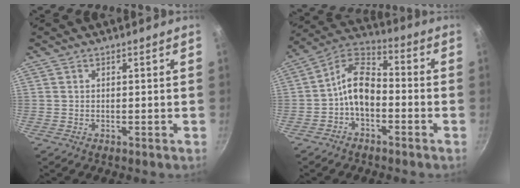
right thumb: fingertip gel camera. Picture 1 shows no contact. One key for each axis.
{"total": 9.5, "fx": -2.5, "fy": 5.7, "fz": 7.1, "tx": -0.119, "ty": 0.050, "tz": -0.062}